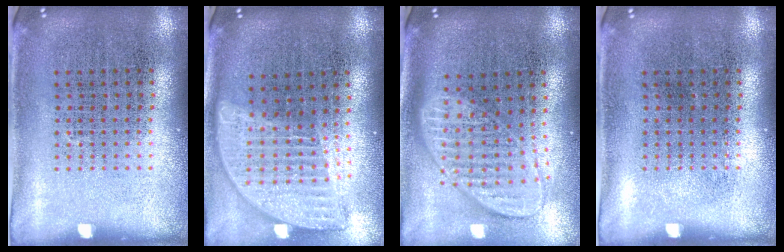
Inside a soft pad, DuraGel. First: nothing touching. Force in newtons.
{"total": 2.0, "press": 1.6, "slide": 1.2}
{"total": 1.9, "press": 1.5, "slide": 1.2}
{"total": 0.0}